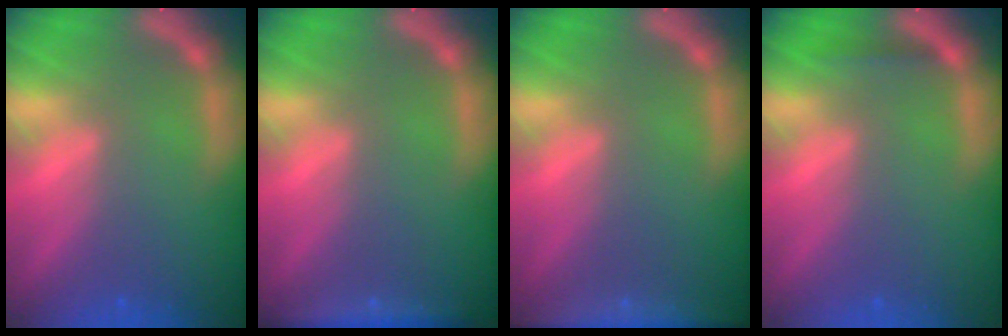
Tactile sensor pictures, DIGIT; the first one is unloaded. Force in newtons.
{"total": 3.0}
{"total": 6.0}
{"total": 0.9}